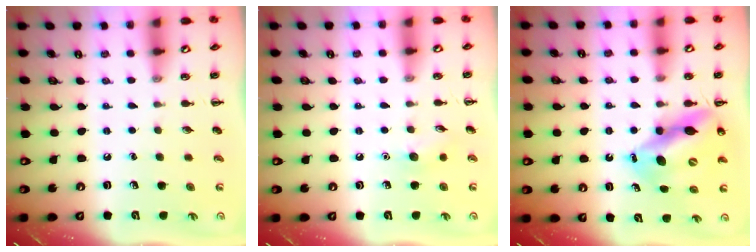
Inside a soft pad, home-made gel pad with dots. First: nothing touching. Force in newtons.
{"total": 6.4, "press": 6.2, "slide": 1.6}
{"total": 13.5, "press": 12.9, "slide": 4.1}